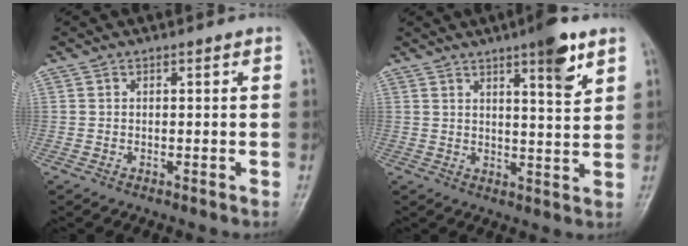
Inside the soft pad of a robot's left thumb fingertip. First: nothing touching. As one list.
[{"total": 7.9, "force": [4.7, 1.5, 6.2], "torque": [-0.081, -0.027, 0.066]}]